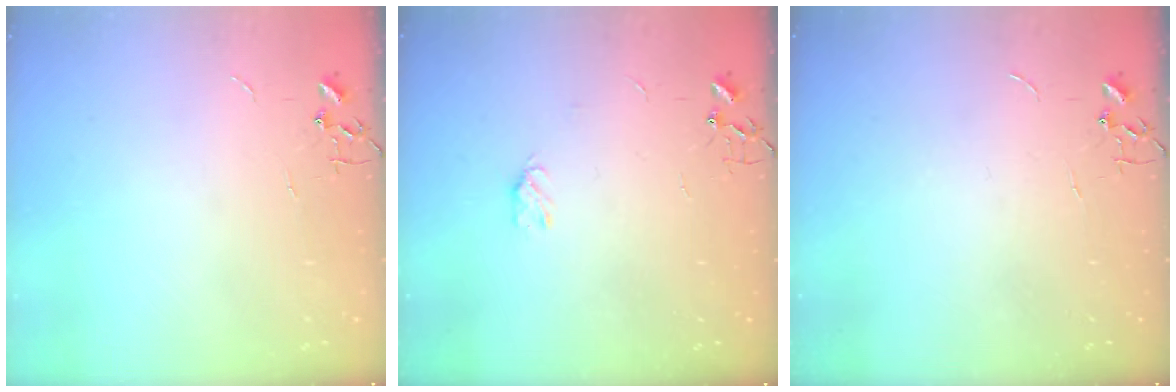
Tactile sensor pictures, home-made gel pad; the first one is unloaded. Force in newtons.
{"total": 2.5, "press": 2.5, "slide": 0.5}
{"total": 0.0}